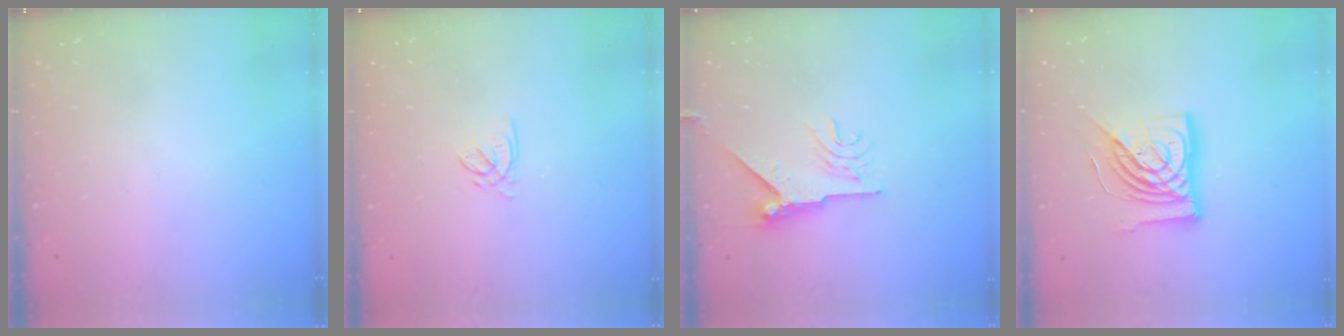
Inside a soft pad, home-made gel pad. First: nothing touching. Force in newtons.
{"total": 2.2, "press": 2.2, "slide": 0.3}
{"total": 9.4, "press": 9.3, "slide": 1.3}
{"total": 15.7, "press": 15.7, "slide": 1.5}